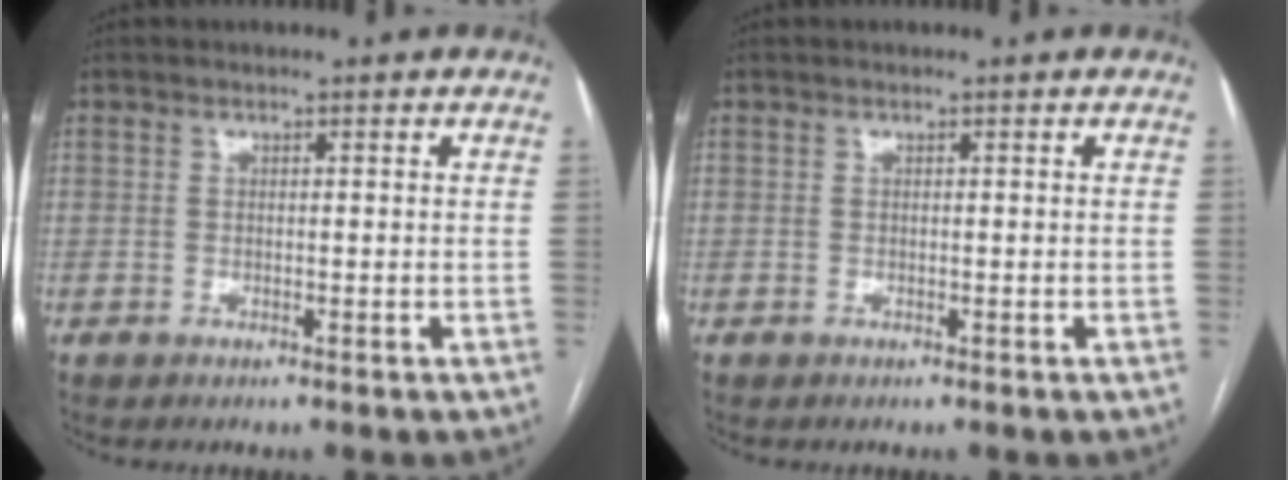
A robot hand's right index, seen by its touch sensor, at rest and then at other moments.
{"total": 0.0}